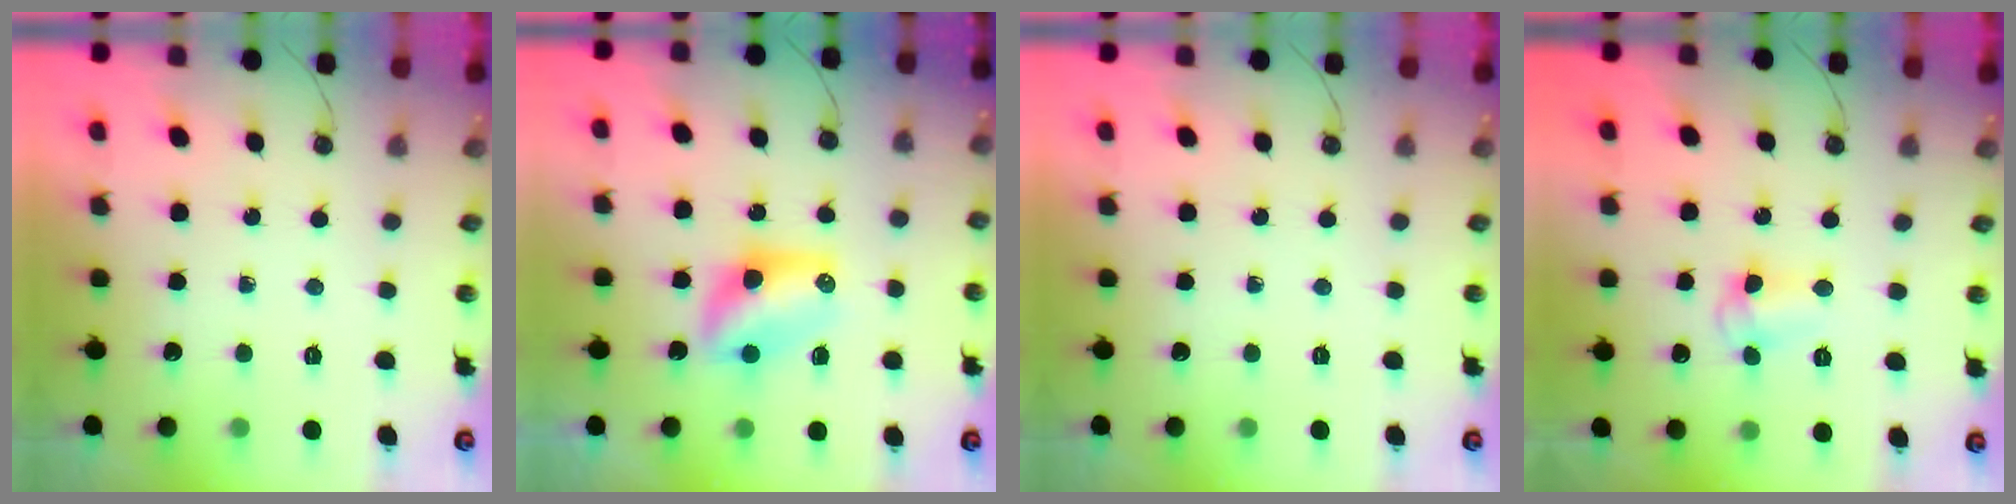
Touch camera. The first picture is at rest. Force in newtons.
{"total": 7.7, "press": 7.5, "slide": 1.8}
{"total": 0.0}
{"total": 4.1, "press": 4.0, "slide": 0.8}